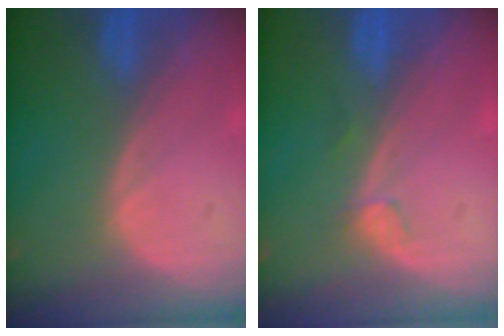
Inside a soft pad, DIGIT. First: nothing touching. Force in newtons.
{"total": 1.1, "press": 1.1, "slide": 0.2}